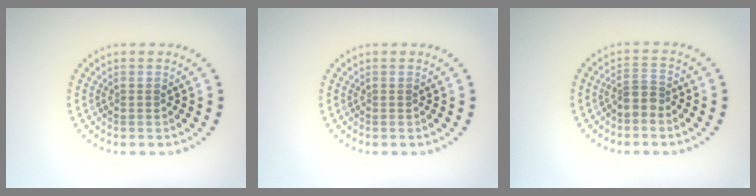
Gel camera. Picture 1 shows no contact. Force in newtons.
{"total": 0.0}
{"total": 2.1, "press": 1.6, "slide": 1.4}